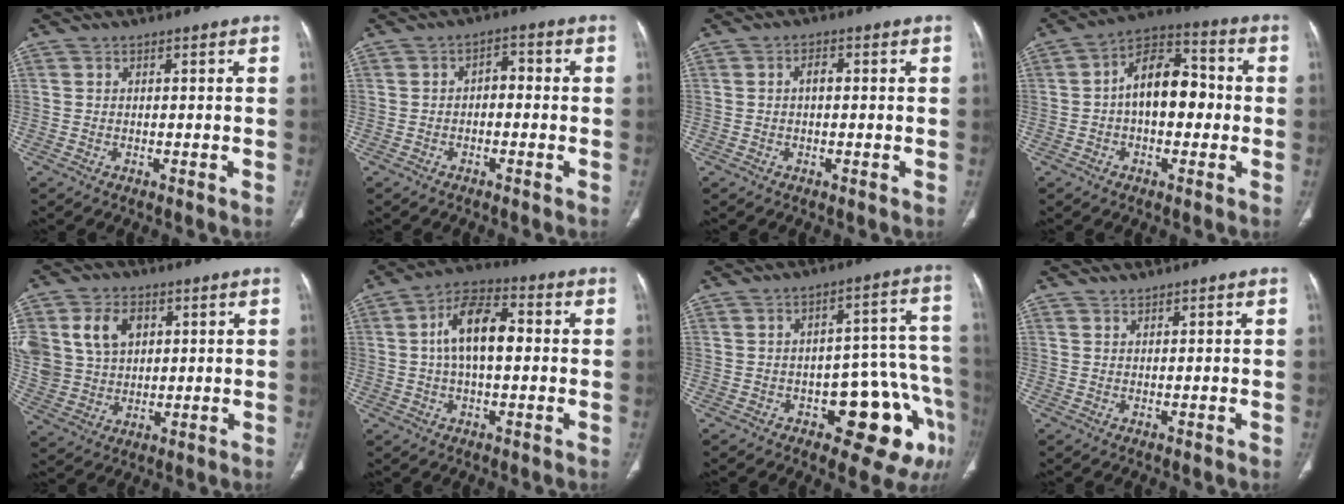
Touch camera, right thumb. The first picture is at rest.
{"total": 3.1, "force": [-0.6, 2.0, 2.3], "torque": [-0.022, 0.018, -0.019]}
{"total": 1.8, "force": [0.0, 1.0, 1.5], "torque": [-0.022, 0.006, -0.003]}
{"total": 12.4, "force": [-0.3, 7.6, 9.8], "torque": [-0.128, 0.035, -0.017]}
{"total": 14.5, "force": [4.6, 11.0, 8.2], "torque": [-0.164, -0.001, 0.099]}
{"total": 11.2, "force": [1.1, 5.8, 9.5], "torque": [-0.166, 0.023, 0.011]}
{"total": 15.7, "force": [-6.6, 7.0, 12.4], "torque": [-0.091, 0.056, -0.070]}
{"total": 0.9, "force": [0.9, 0.1, 0.0], "torque": [0.001, -0.008, 0.017]}